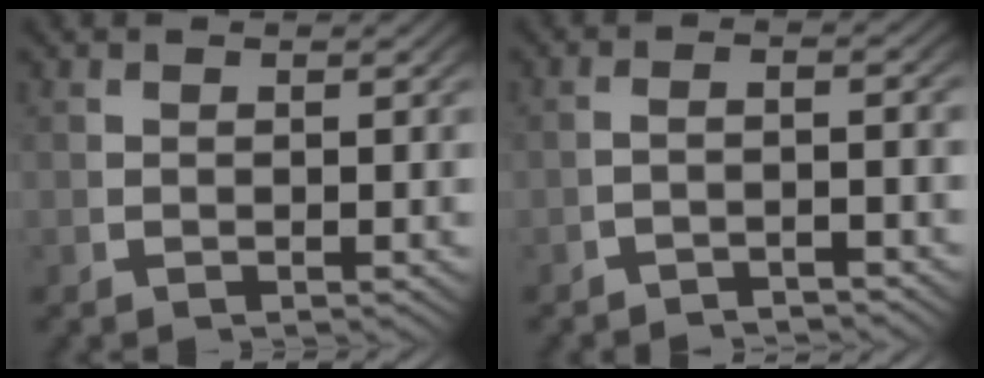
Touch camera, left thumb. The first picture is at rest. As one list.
[{"total": 2.6, "force": [-2.4, 0.3, 0.9], "torque": [-0.019, -0.007, -0.038]}]